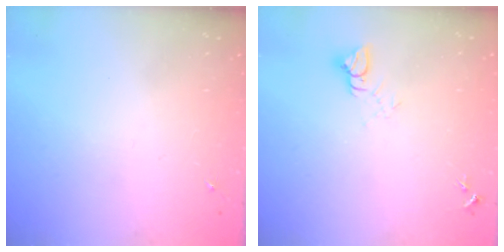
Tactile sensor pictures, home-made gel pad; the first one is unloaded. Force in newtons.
{"total": 5.0, "press": 5.0, "slide": 0.4}